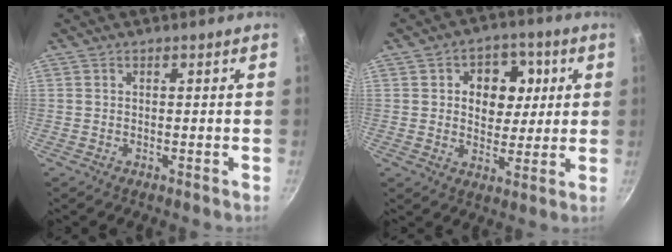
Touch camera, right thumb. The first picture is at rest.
{"total": 10.2, "force": [2.3, 8.0, 6.0], "torque": [-0.042, -0.008, 0.030]}